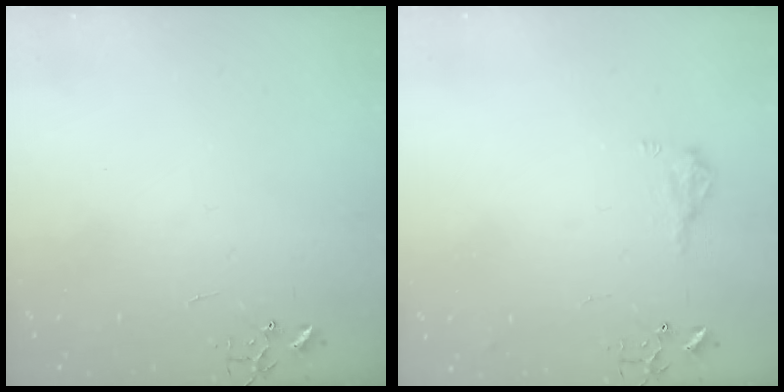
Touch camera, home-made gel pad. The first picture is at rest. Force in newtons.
{"total": 9.3, "press": 9.3, "slide": 0.9}